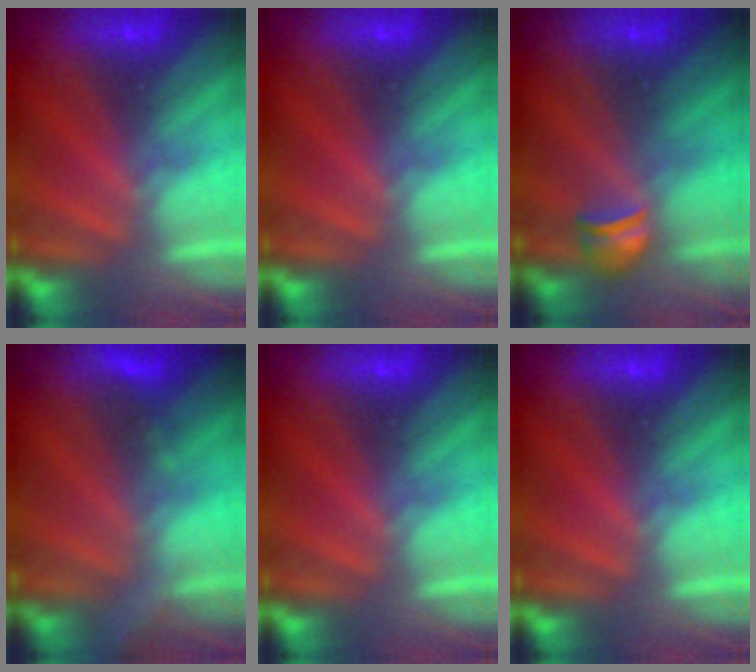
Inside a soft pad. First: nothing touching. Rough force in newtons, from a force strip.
{"total": 0.0}
{"total": 2.3}
{"total": 2.9}
{"total": 0.0}
{"total": 0.0}